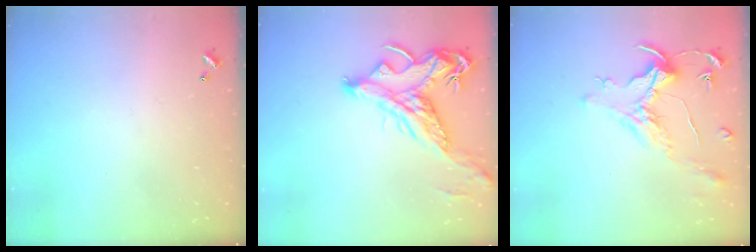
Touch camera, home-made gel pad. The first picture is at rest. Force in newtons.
{"total": 4.4, "press": 4.0, "slide": 1.7}
{"total": 1.5, "press": 1.3, "slide": 0.7}